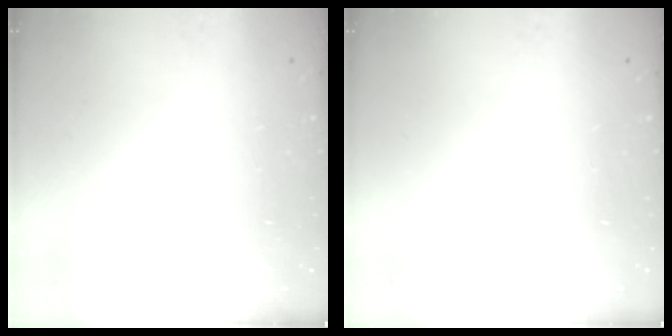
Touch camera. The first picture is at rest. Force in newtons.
{"total": 0.0}